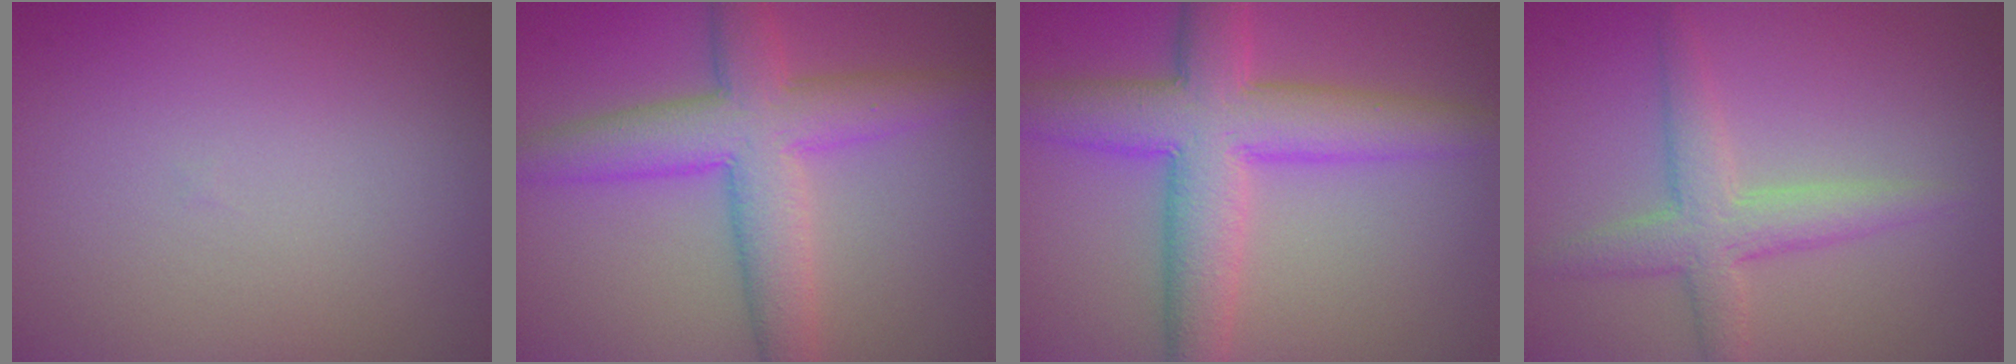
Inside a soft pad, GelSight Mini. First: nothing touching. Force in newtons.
{"total": 7.1, "press": 7.1, "slide": 0.1}
{"total": 8.0, "press": 8.0, "slide": 0.2}
{"total": 3.6, "press": 3.6, "slide": 0.3}